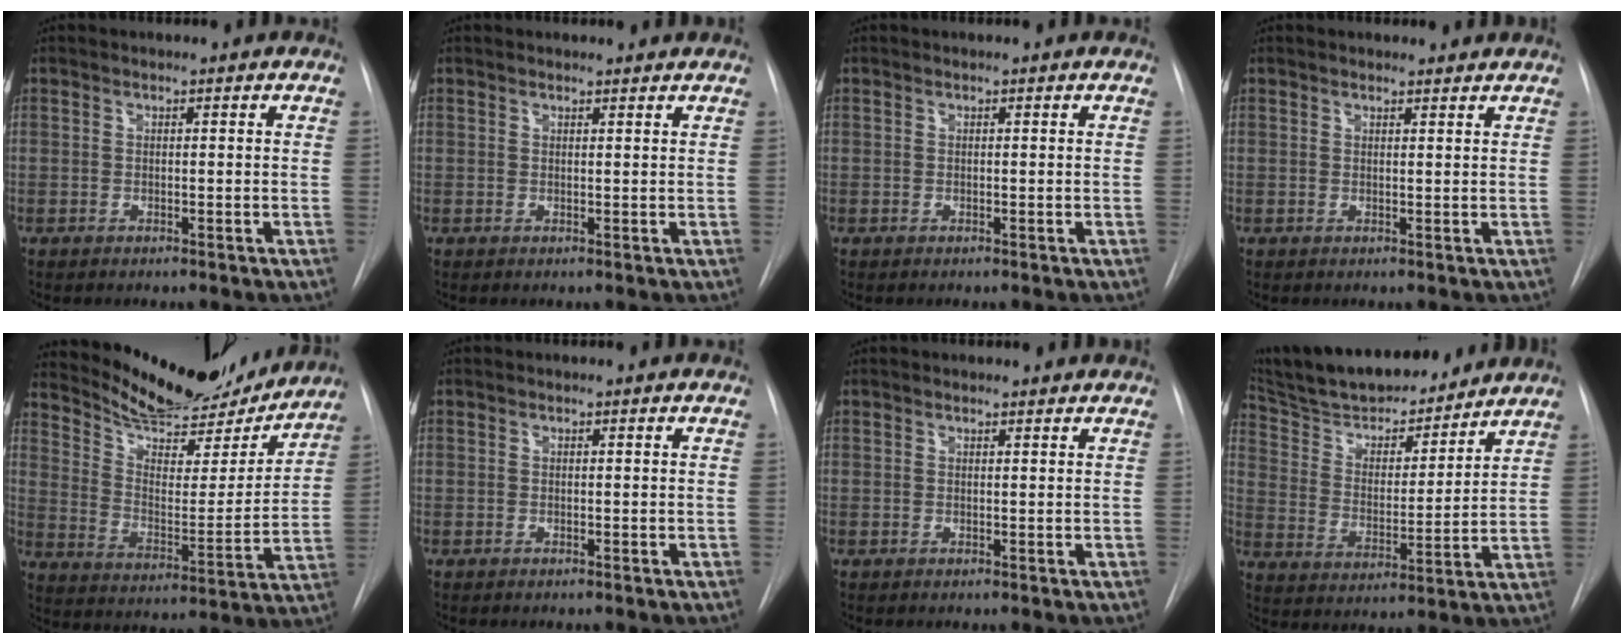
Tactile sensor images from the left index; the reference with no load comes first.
{"total": 2.2, "force": [2.1, 0.3, 0.2], "torque": [-0.009, 0.008, 0.025]}
{"total": 0.0}
{"total": 2.8, "force": [2.7, 0.5, 0.3], "torque": [-0.009, 0.008, 0.031]}
{"total": 19.7, "force": [18.5, 4.2, 5.3], "torque": [-0.086, -0.020, 0.276]}
{"total": 0.0}
{"total": 1.8, "force": [1.7, 0.2, 0.2], "torque": [-0.010, 0.007, 0.020]}
{"total": 20.1, "force": [18.0, 4.4, 7.6], "torque": [-0.131, 0.010, 0.289]}